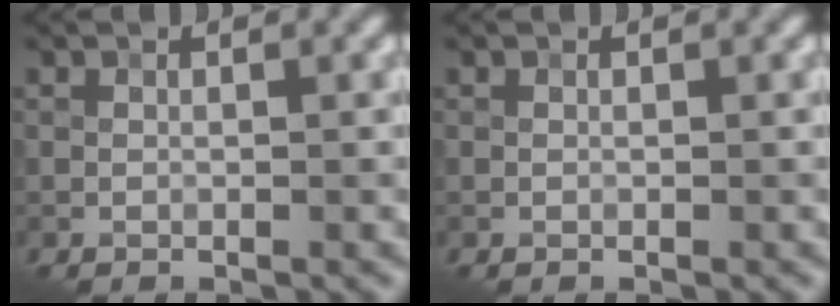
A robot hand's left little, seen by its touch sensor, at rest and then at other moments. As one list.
[{"total": 0.0}]